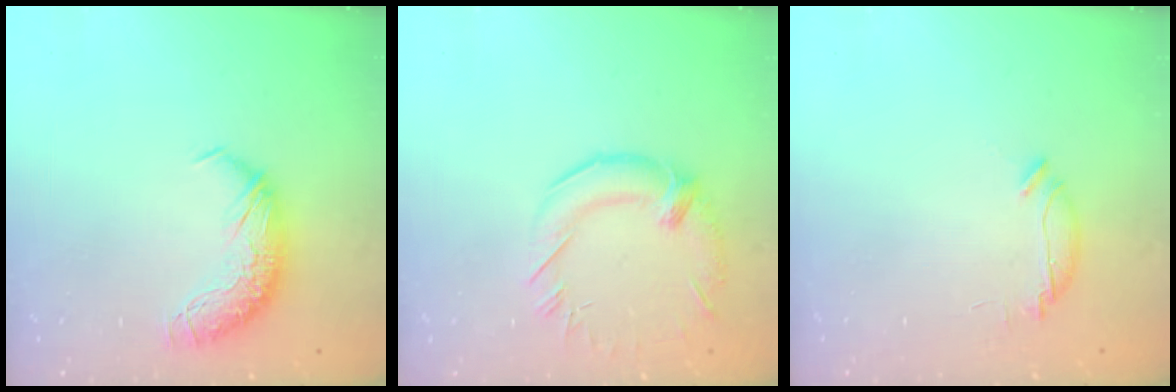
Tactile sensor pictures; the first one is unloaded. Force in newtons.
{"total": 2.4, "press": 1.4, "slide": 1.9}
{"total": 5.5, "press": 5.4, "slide": 1.1}